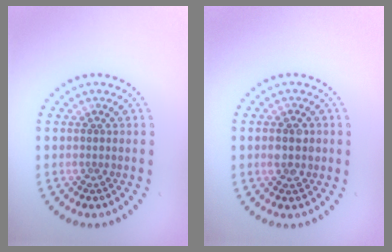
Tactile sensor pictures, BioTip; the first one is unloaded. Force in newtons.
{"total": 2.7, "press": 2.7, "slide": 0.1}